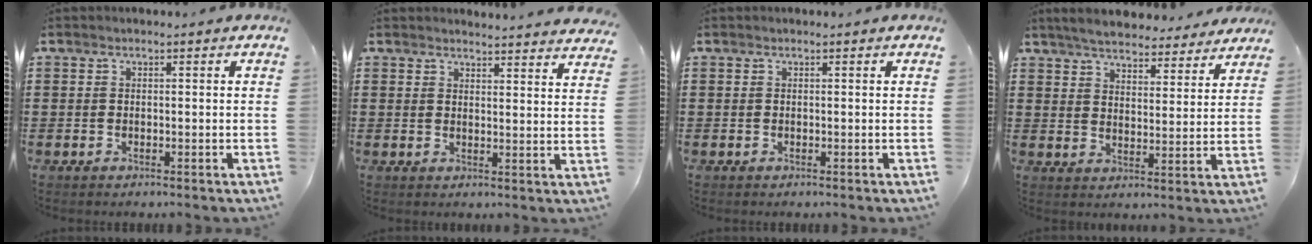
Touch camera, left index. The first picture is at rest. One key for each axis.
{"total": 3.2, "fx": 3.2, "fy": -0.3, "fz": 0.1, "tx": -0.004, "ty": -0.019, "tz": 0.058}
{"total": 0.0}
{"total": 5.3, "fx": 5.2, "fy": 0.3, "fz": 0.9, "tx": -0.042, "ty": -0.027, "tz": 0.092}